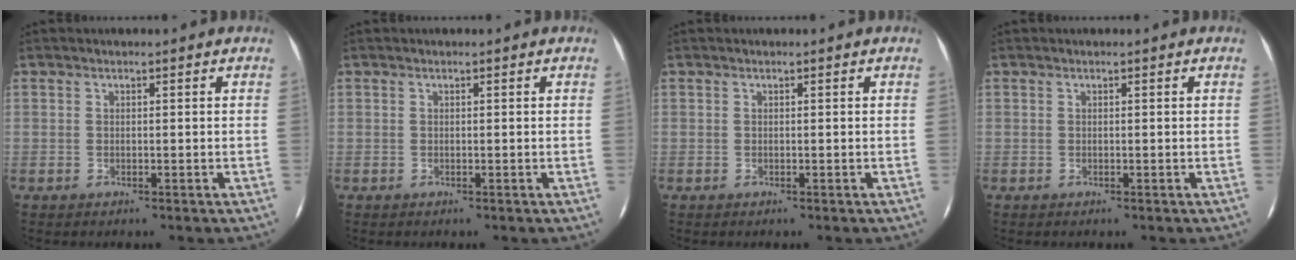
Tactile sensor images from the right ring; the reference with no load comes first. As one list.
[{"total": 0.0}, {"total": 0.0}, {"total": 0.0}]